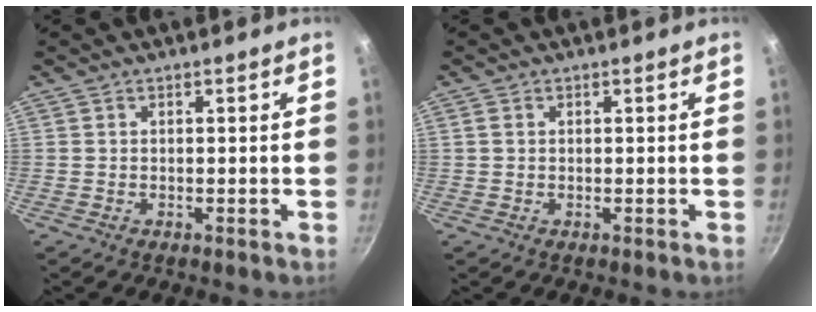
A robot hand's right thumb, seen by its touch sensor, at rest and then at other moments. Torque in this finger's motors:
{"motor_torque": [-0.58, 0.05, -0.43, 0.29, -0.05]}